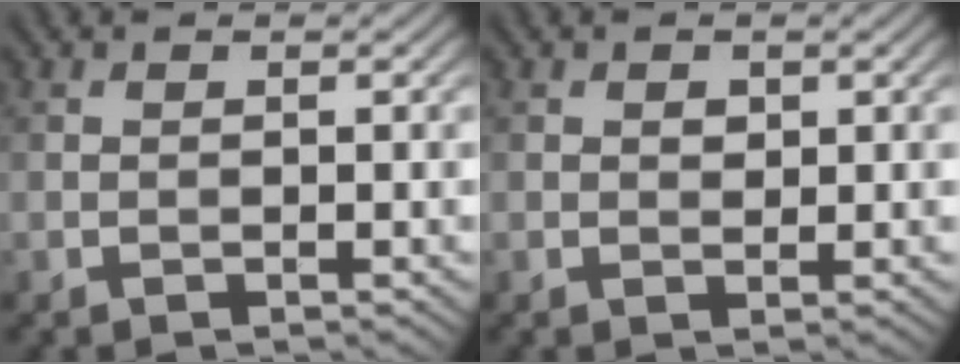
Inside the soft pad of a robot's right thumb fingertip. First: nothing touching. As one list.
[{"total": 1.1, "force": [0.4, 0.8, 0.5], "torque": [-0.009, -0.004, 0.006]}]